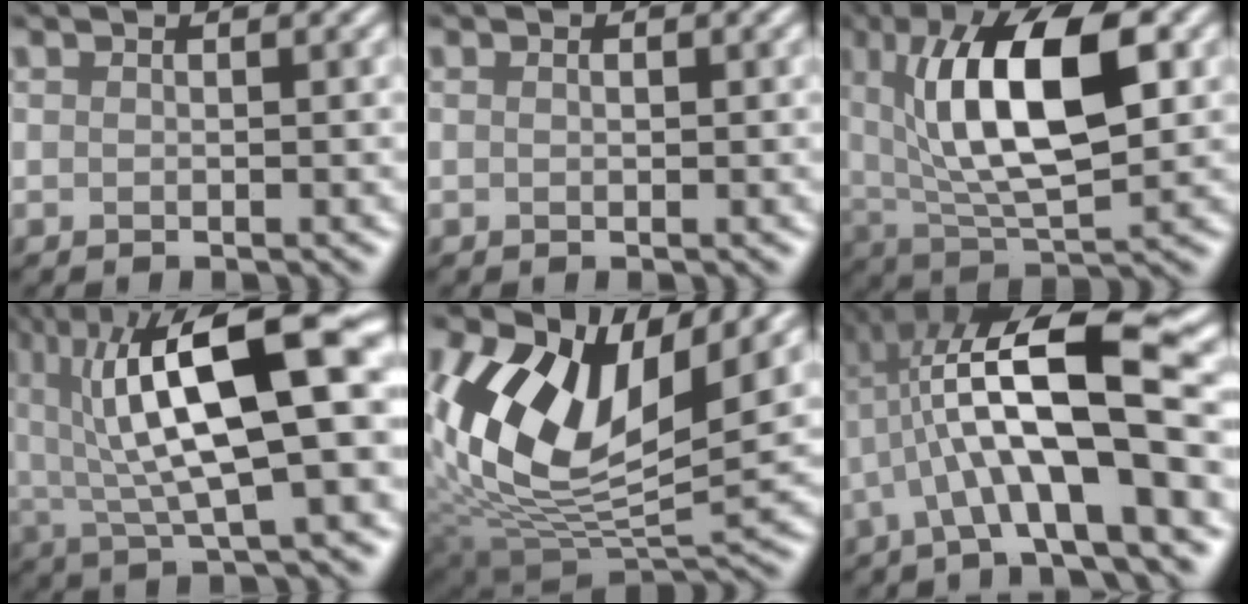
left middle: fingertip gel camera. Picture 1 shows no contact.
{"total": 0.8, "force": [-0.3, -0.6, -0.4], "torque": [0.004, -0.012, 0.005]}
{"total": 8.4, "force": [1.4, 3.0, 7.8], "torque": [-0.150, -0.020, 0.058]}
{"total": 10.6, "force": [2.0, 2.2, 10.2], "torque": [-0.198, -0.017, 0.072]}
{"total": 10.1, "force": [2.4, 5.3, 8.3], "torque": [-0.205, -0.029, 0.083]}
{"total": 8.7, "force": [-2.0, 1.1, 8.4], "torque": [-0.177, -0.003, 0.003]}